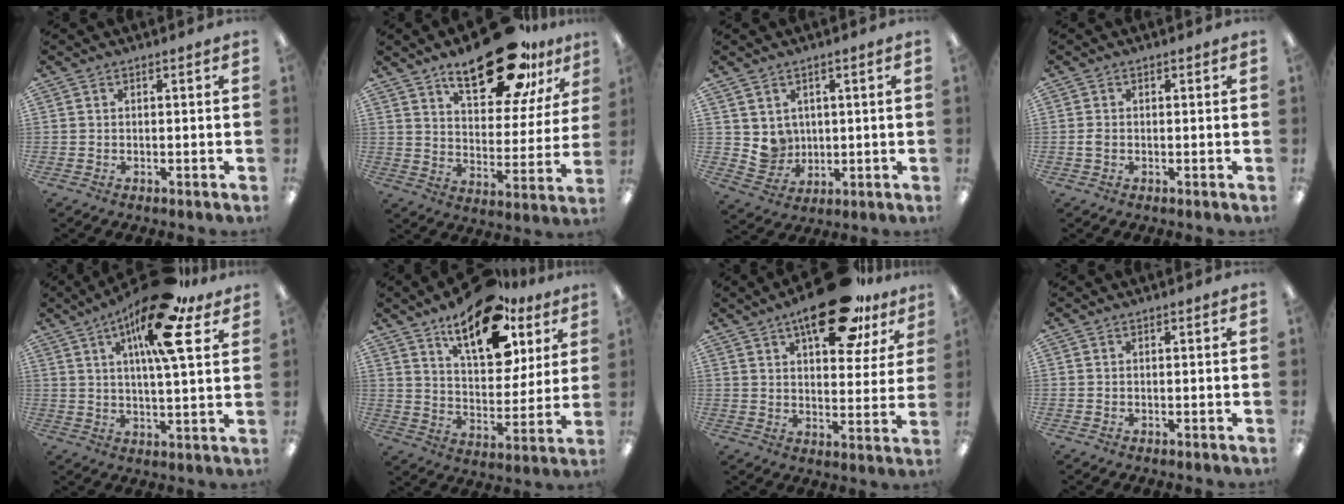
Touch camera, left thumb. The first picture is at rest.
{"total": 22.3, "force": [15.1, 8.9, 13.8], "torque": [-0.199, -0.079, 0.248]}
{"total": 5.9, "force": [2.9, 5.2, 0.2], "torque": [-0.012, -0.018, 0.061]}
{"total": 1.3, "force": [-0.2, 1.0, 0.9], "torque": [-0.017, 0.003, -0.005]}
{"total": 18.4, "force": [9.9, 4.7, 14.7], "torque": [-0.232, -0.041, 0.151]}
{"total": 17.9, "force": [11.1, 8.3, 11.3], "torque": [-0.171, -0.049, 0.188]}
{"total": 19.1, "force": [11.7, 8.2, 12.6], "torque": [-0.172, -0.053, 0.186]}
{"total": 0.0}